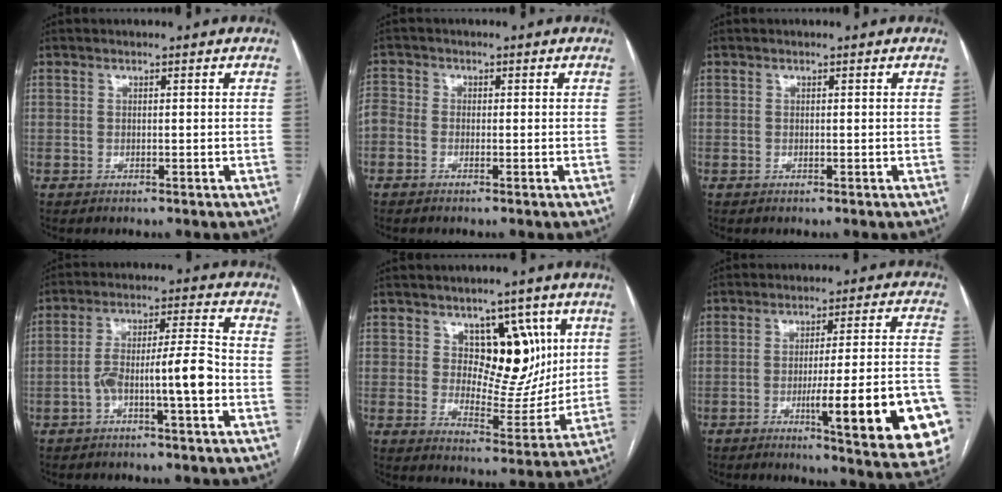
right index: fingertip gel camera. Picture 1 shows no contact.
{"total": 2.9, "force": [-0.8, 2.4, 1.5], "torque": [-0.043, 0.013, -0.020]}
{"total": 0.0}
{"total": 8.8, "force": [-3.1, 0.8, 8.2], "torque": [-0.144, 0.025, -0.050]}
{"total": 10.3, "force": [3.7, 6.1, 7.4], "torque": [-0.092, 0.009, 0.066]}
{"total": 19.9, "force": [-6.8, 1.6, 18.6], "torque": [-0.171, 0.002, -0.083]}